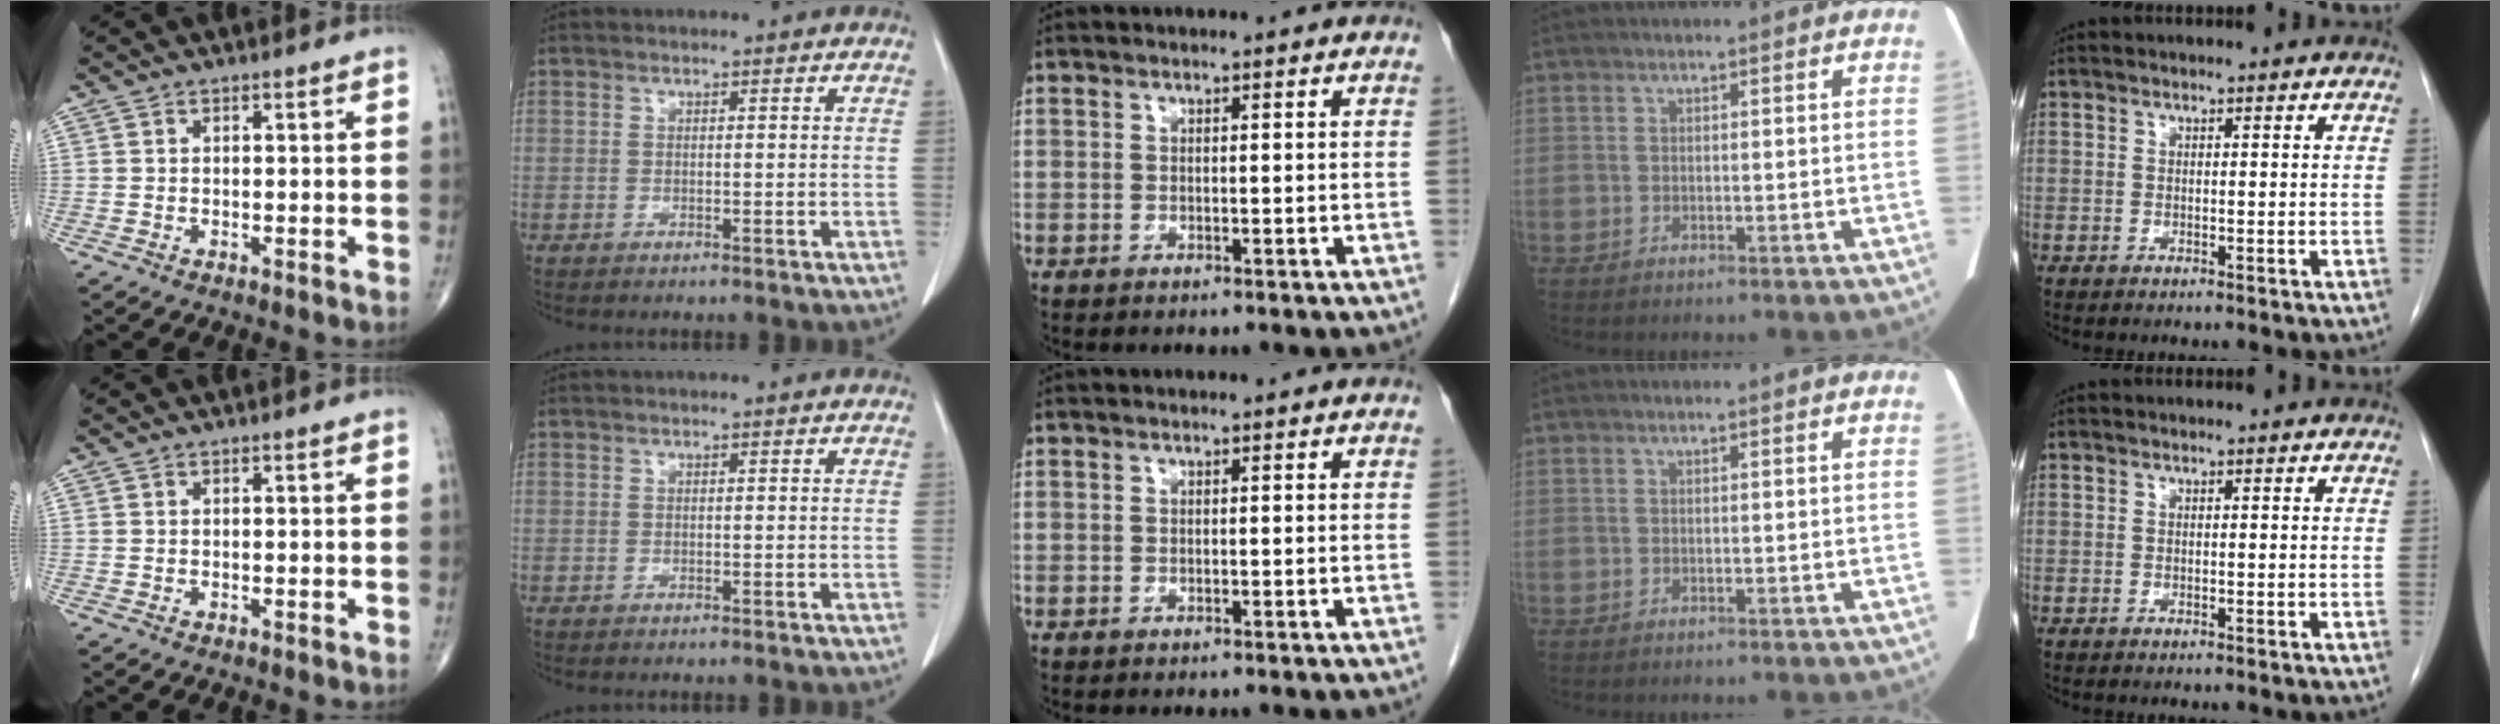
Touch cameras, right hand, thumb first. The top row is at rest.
{}